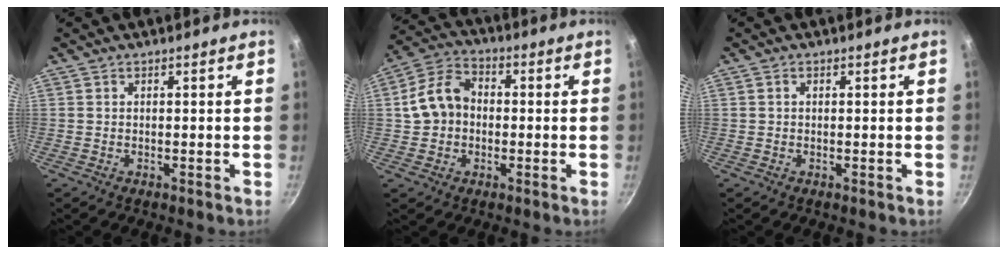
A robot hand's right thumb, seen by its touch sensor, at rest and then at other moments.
{"total": 9.8, "force": [-0.1, 7.7, 6.0], "torque": [-0.088, 0.025, -0.016]}
{"total": 0.6, "force": [0.1, 0.5, 0.4], "torque": [-0.005, 0.004, 0.002]}